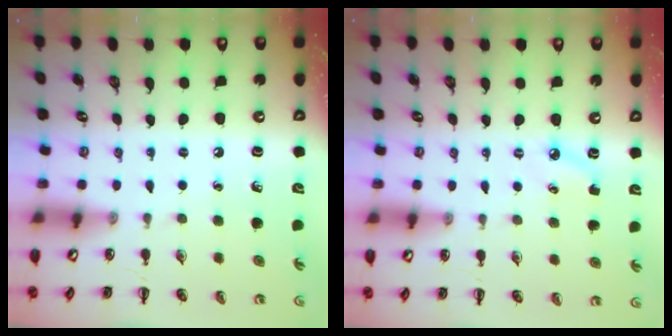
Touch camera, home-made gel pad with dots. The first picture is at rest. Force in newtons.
{"total": 2.8, "press": 2.7, "slide": 0.7}